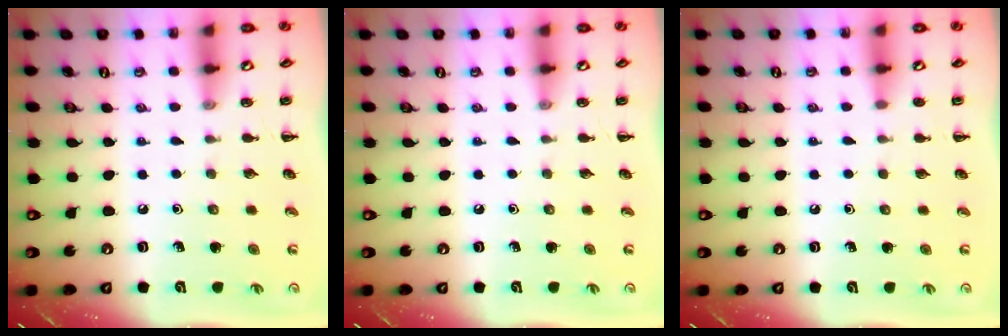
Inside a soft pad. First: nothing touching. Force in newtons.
{"total": 0.0}
{"total": 0.5, "press": 0.5, "slide": 0.1}